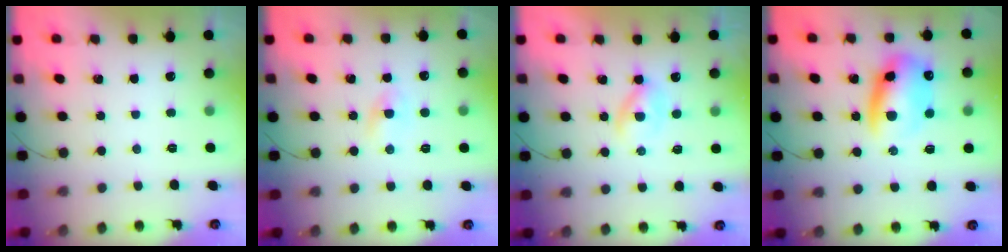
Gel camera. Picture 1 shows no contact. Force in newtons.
{"total": 1.3, "press": 1.2, "slide": 0.5}
{"total": 2.4, "press": 2.2, "slide": 1.0}
{"total": 12.2, "press": 11.9, "slide": 2.7}